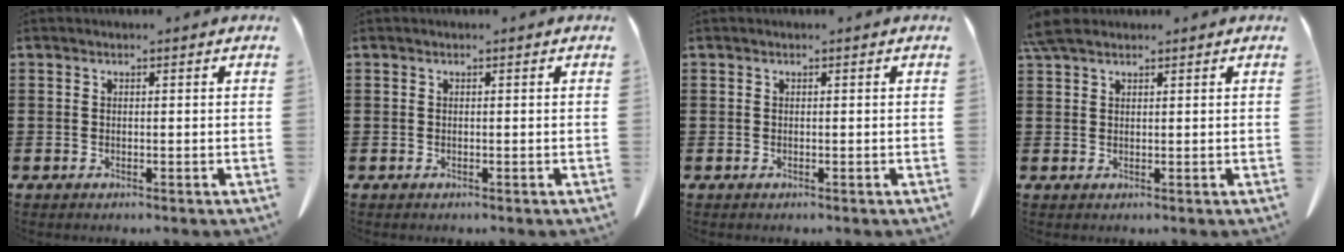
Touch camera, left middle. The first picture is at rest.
{"total": 0.0}
{"total": 0.0}
{"total": 3.1, "force": [2.4, 0.9, 1.7], "torque": [-0.041, 0.006, 0.046]}